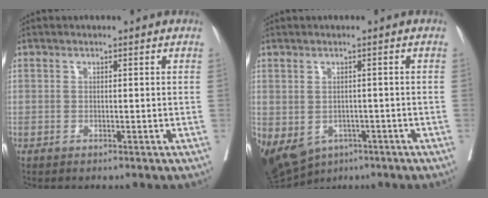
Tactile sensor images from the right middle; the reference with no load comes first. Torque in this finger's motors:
{"motor_torque": [0.89, -1.06, 0.25, 0.09]}